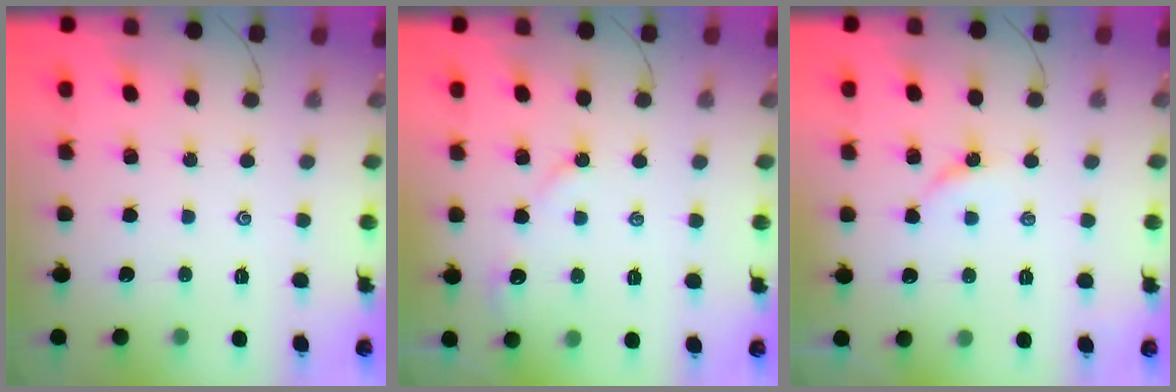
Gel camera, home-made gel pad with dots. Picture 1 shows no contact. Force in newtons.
{"total": 6.1, "press": 6.1, "slide": 0.6}
{"total": 2.9, "press": 2.9, "slide": 0.3}